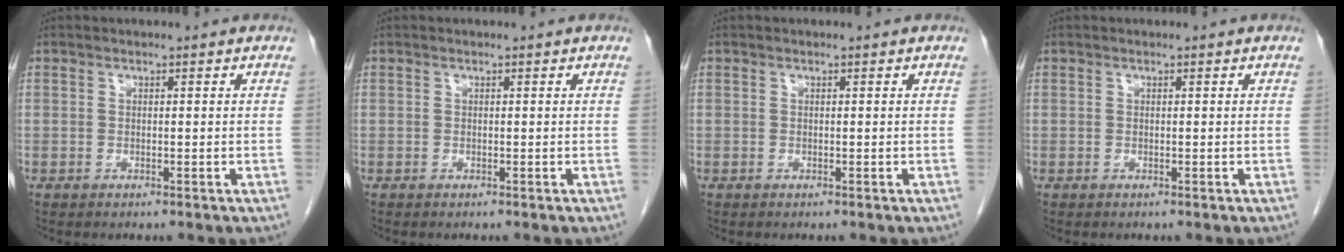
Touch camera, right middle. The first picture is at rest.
{"total": 0.0}
{"total": 0.0}
{"total": 0.0}